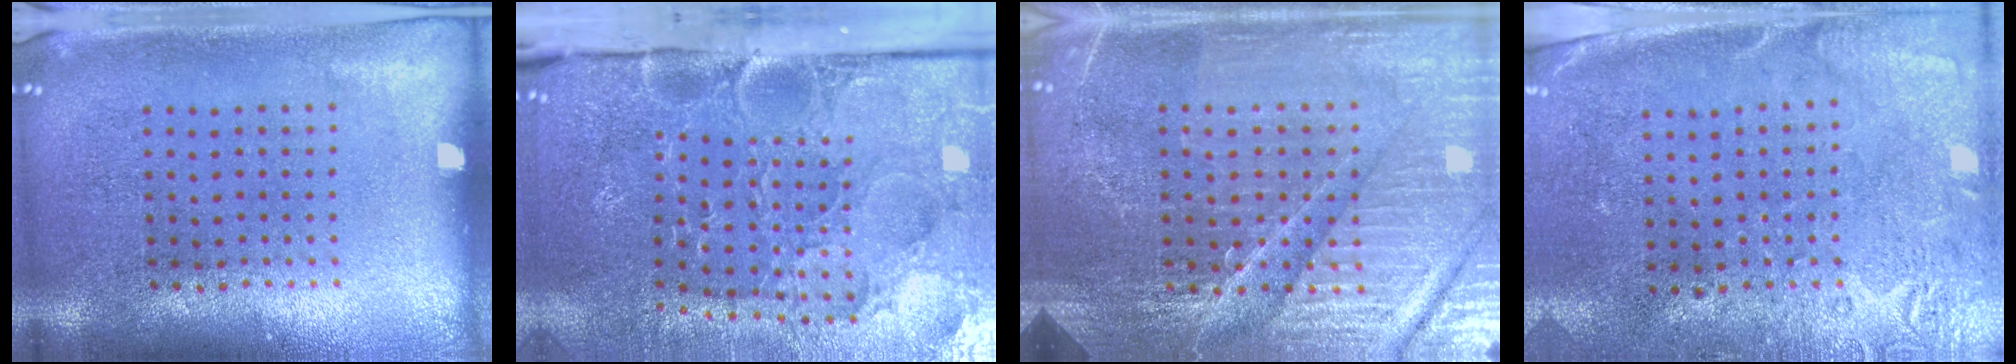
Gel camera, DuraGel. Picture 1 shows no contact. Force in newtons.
{"total": 4.4, "press": 3.8, "slide": 2.1}
{"total": 5.3, "press": 4.9, "slide": 2.0}
{"total": 2.7, "press": 2.2, "slide": 1.6}